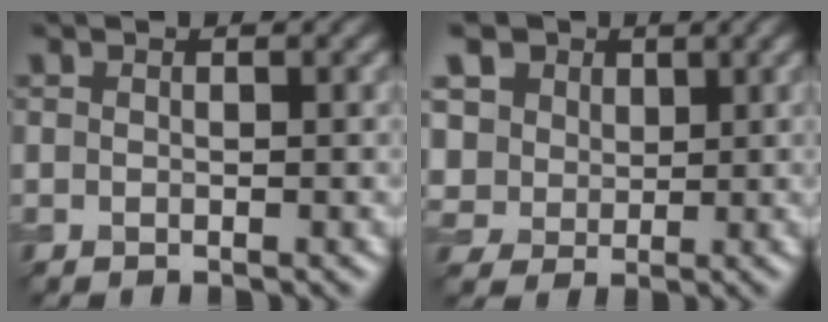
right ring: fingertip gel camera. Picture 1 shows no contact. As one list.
[{"total": 9.4, "force": [4.8, 7.2, 3.9], "torque": [-0.098, 0.015, 0.064]}]